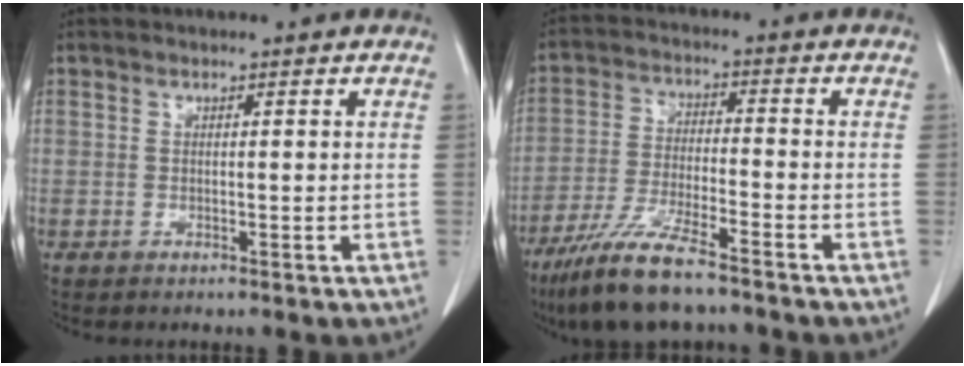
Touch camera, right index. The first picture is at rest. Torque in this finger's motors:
{"motor_torque": [0.95, -0.95, 0.28, 0.14]}